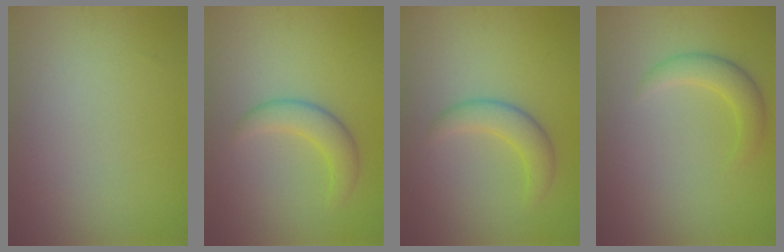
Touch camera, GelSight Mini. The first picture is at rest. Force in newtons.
{"total": 2.9, "press": 2.9, "slide": 0.1}
{"total": 2.9, "press": 2.9, "slide": 0.1}
{"total": 2.5, "press": 2.5, "slide": 0.0}